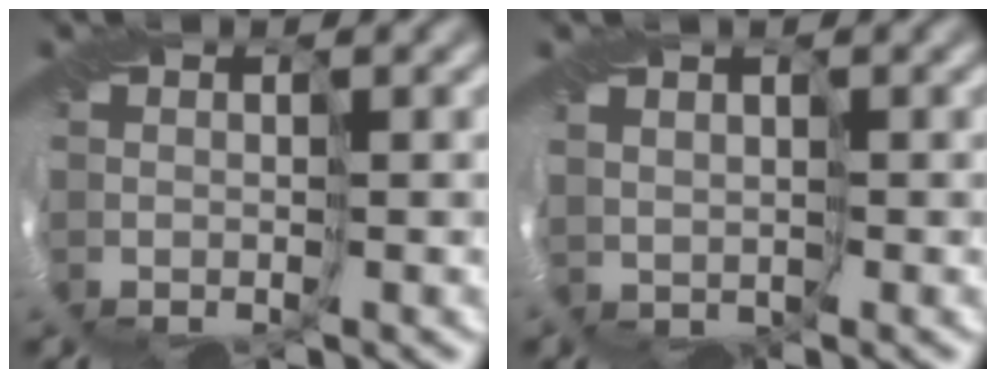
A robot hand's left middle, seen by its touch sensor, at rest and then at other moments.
{"total": 1.3, "force": [0.6, 1.0, 0.6], "torque": [-0.016, -0.001, 0.010]}